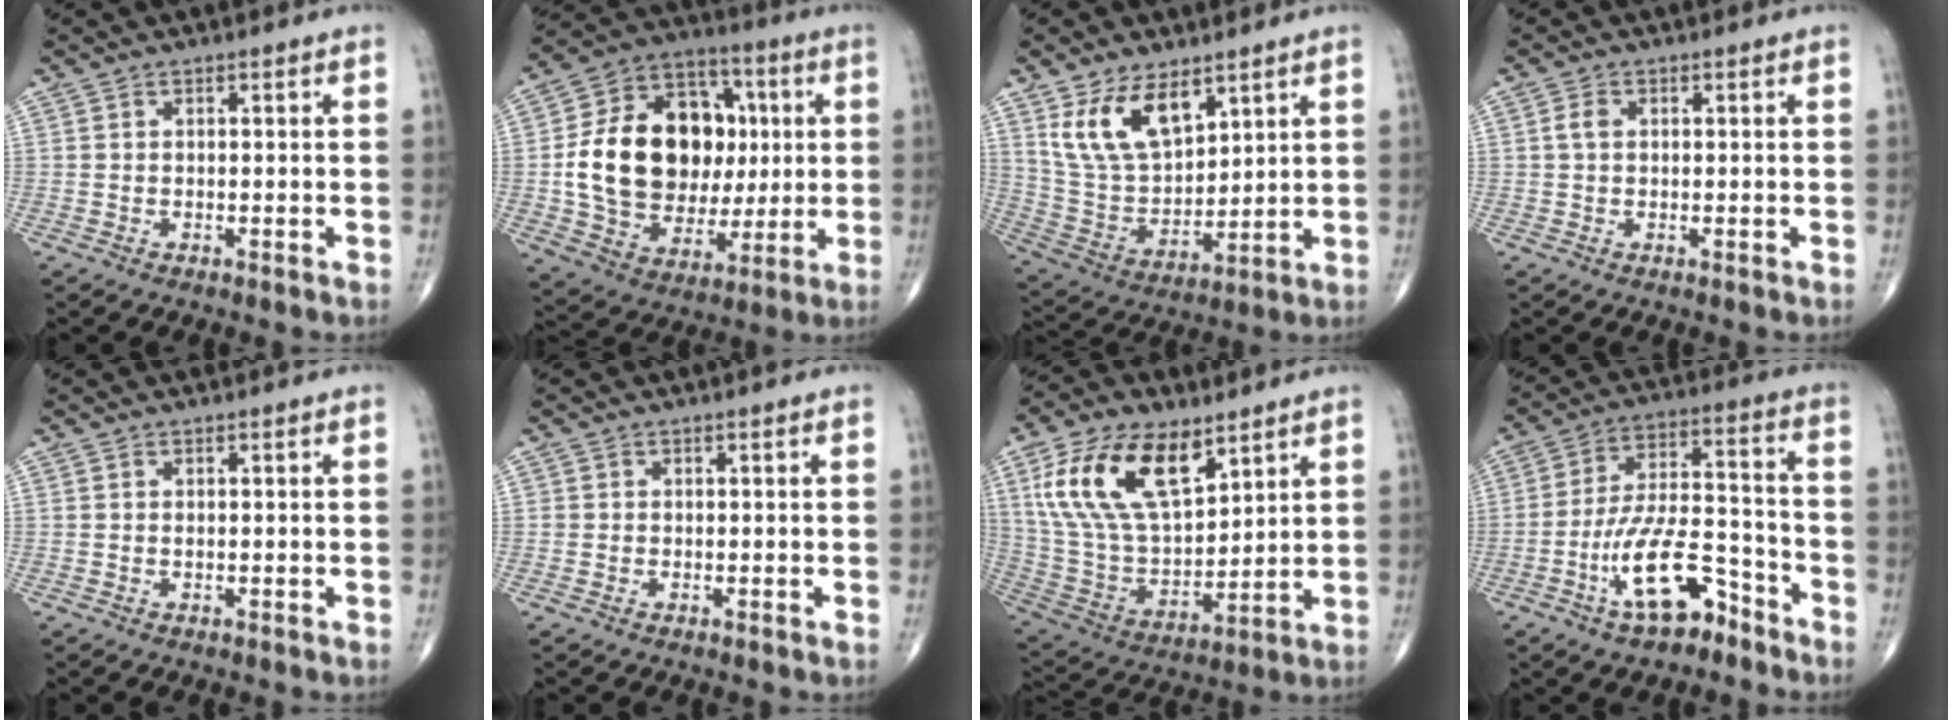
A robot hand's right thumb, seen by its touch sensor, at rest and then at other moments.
{"total": 24.0, "force": [1.8, 17.6, 16.2], "torque": [-0.251, 0.021, 0.044]}
{"total": 13.6, "force": [7.4, 7.4, 8.7], "torque": [-0.139, -0.033, 0.162]}
{"total": 2.0, "force": [0.3, 1.4, 1.4], "torque": [-0.030, 0.005, 0.005]}
{"total": 0.0}
{"total": 0.5, "force": [0.0, 0.5, 0.0], "torque": [0.004, 0.004, -0.002]}
{"total": 20.6, "force": [9.7, 10.7, 14.7], "torque": [-0.258, -0.033, 0.189]}
{"total": 13.6, "force": [-7.6, 5.6, 9.8], "torque": [-0.171, 0.061, -0.133]}